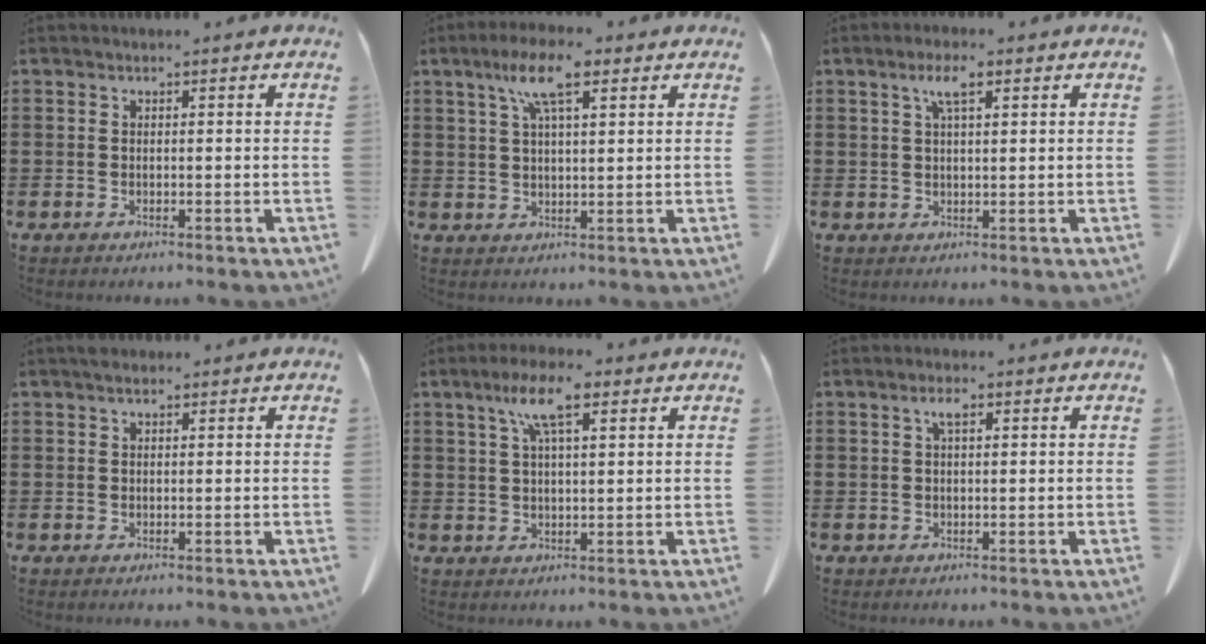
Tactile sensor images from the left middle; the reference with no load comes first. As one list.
[{"total": 7.9, "force": [4.6, 1.9, 6.2], "torque": [-0.131, 0.007, 0.078]}, {"total": 3.8, "force": [2.0, 1.0, 3.1], "torque": [-0.060, 0.004, 0.032]}, {"total": 1.3, "force": [1.0, 0.5, 0.7], "torque": [-0.017, 0.002, 0.018]}, {"total": 7.4, "force": [4.1, 1.8, 5.9], "torque": [-0.125, 0.008, 0.071]}, {"total": 2.1, "force": [0.9, 0.7, 1.8], "torque": [-0.039, 0.005, 0.014]}]